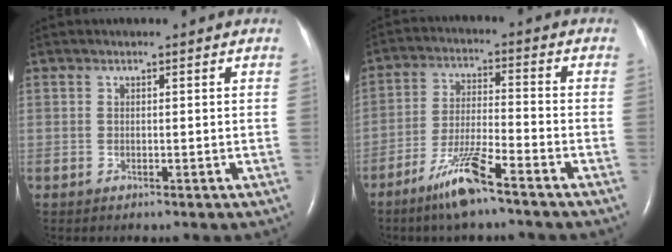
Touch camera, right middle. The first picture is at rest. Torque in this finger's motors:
{"motor_torque": [1.11, -1.02, 0.18, 0.09]}